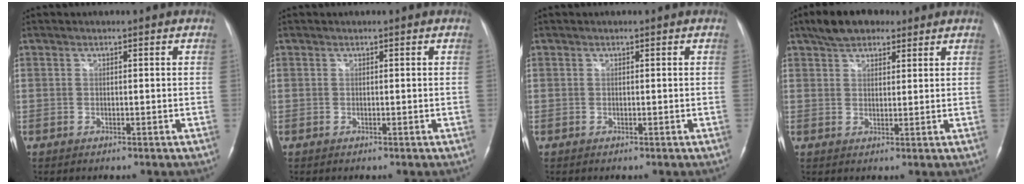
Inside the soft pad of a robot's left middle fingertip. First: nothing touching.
{"total": 0.0}
{"total": 0.0}
{"total": 7.3, "force": [5.4, 3.3, 3.7], "torque": [-0.067, 0.020, 0.094]}